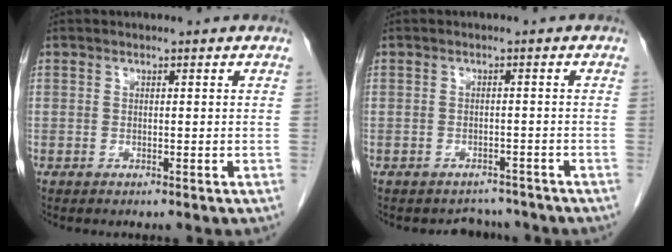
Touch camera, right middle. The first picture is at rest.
{"total": 3.0, "force": [-2.7, 1.3, -0.3], "torque": [-0.001, 0.006, -0.034]}